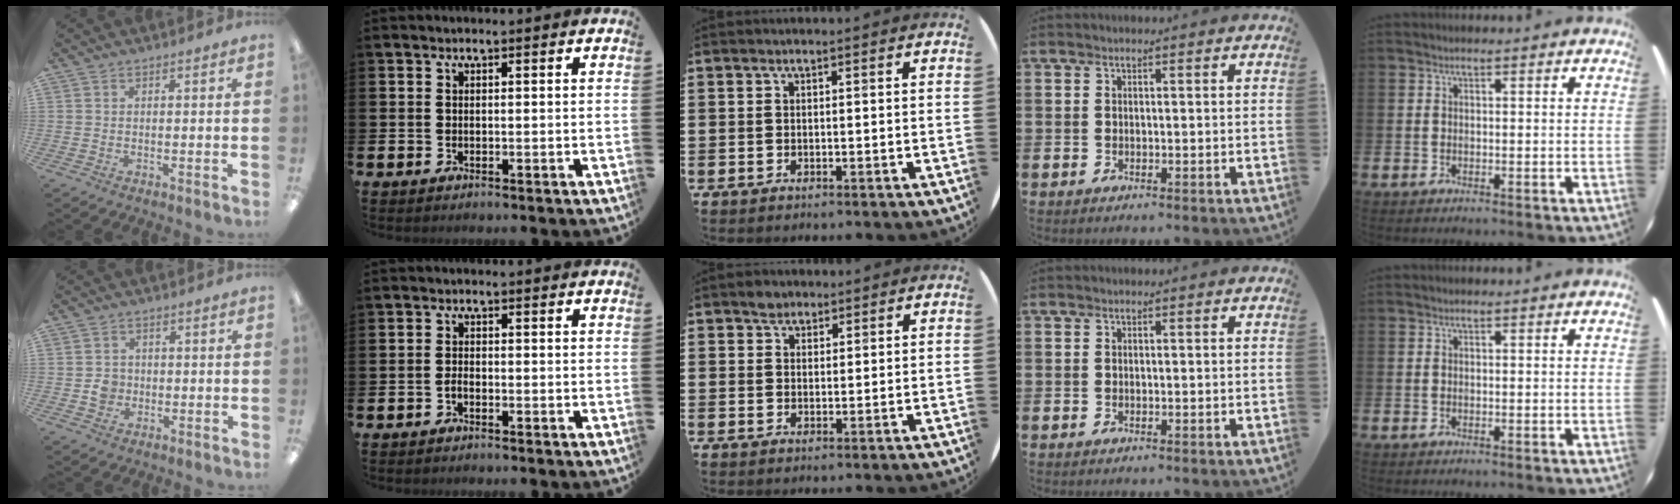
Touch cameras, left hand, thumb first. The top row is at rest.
{"thumb": {"total": 3.8, "force": [-0.5, 3.5, 1.5], "torque": [-0.020, 0.003, -0.010]}, "index": {"total": 1.0, "force": [-0.7, 0.3, 0.6], "torque": [-0.014, -0.001, -0.013]}, "middle": {"total": 2.1, "force": [1.8, 1.0, 0.1], "torque": [0.006, 0.001, 0.033]}}